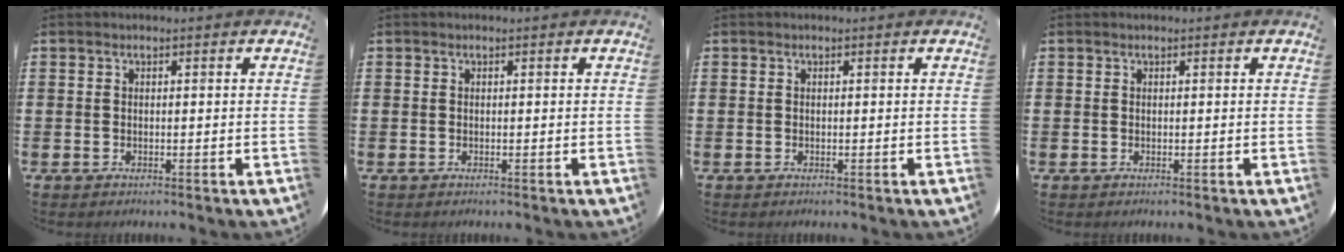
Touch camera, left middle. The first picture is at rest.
{"total": 0.0}
{"total": 0.0}
{"total": 0.0}